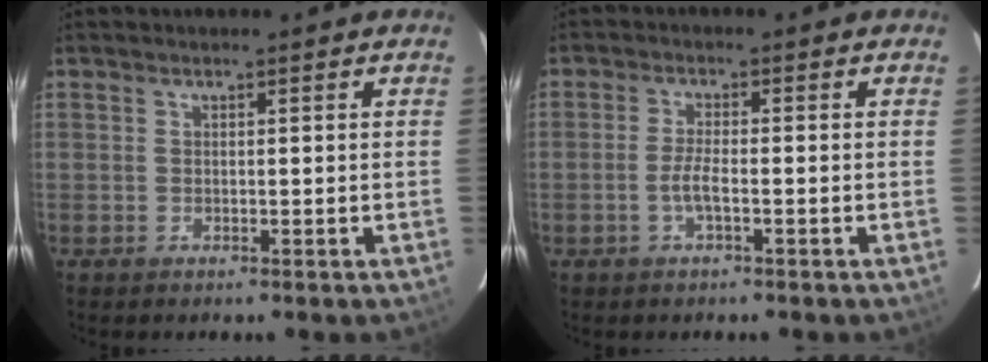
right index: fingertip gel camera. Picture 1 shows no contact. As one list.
[{"total": 2.8, "force": [-1.2, 0.4, 2.5], "torque": [-0.054, -0.001, -0.023]}]